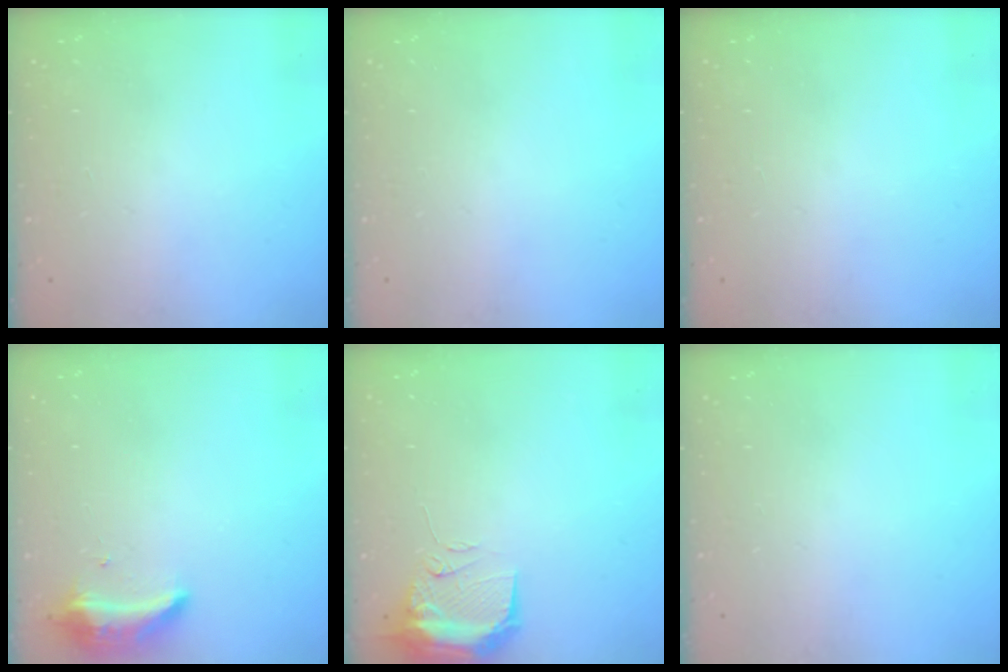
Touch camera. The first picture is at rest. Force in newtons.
{"total": 0.0}
{"total": 0.0}
{"total": 8.7, "press": 8.6, "slide": 1.2}
{"total": 10.2, "press": 10.1, "slide": 1.7}
{"total": 0.0}